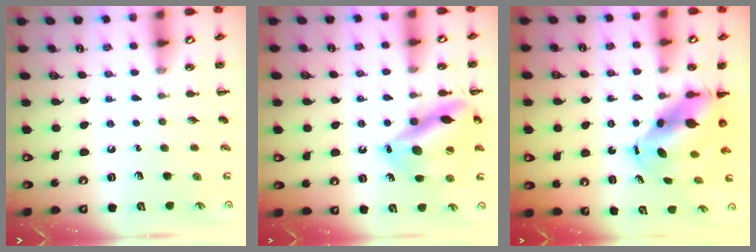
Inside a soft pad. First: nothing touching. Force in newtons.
{"total": 15.7, "press": 15.6, "slide": 1.2}
{"total": 8.0, "press": 7.7, "slide": 2.1}